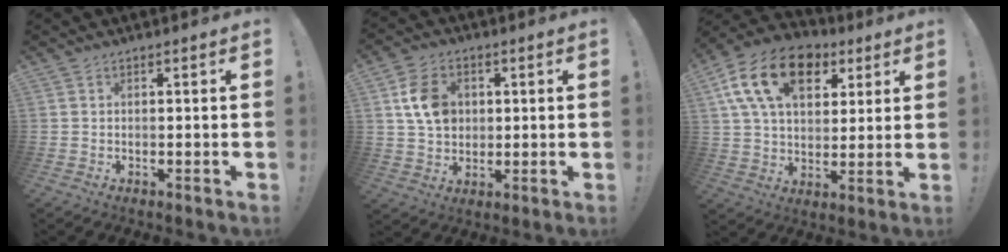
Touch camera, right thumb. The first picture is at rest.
{"total": 11.5, "force": [2.9, 9.2, 6.3], "torque": [-0.092, 0.001, 0.059]}
{"total": 19.6, "force": [8.6, 12.3, 12.6], "torque": [-0.215, -0.022, 0.159]}